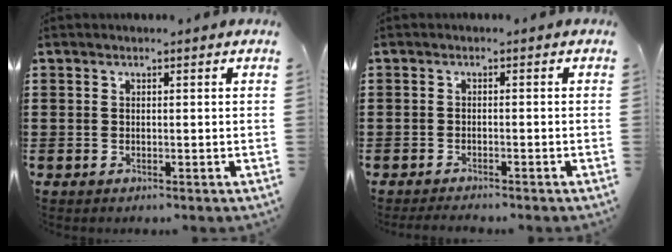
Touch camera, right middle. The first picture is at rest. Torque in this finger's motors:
{"motor_torque": [-0.06, -0.16, -0.06, 0.00]}